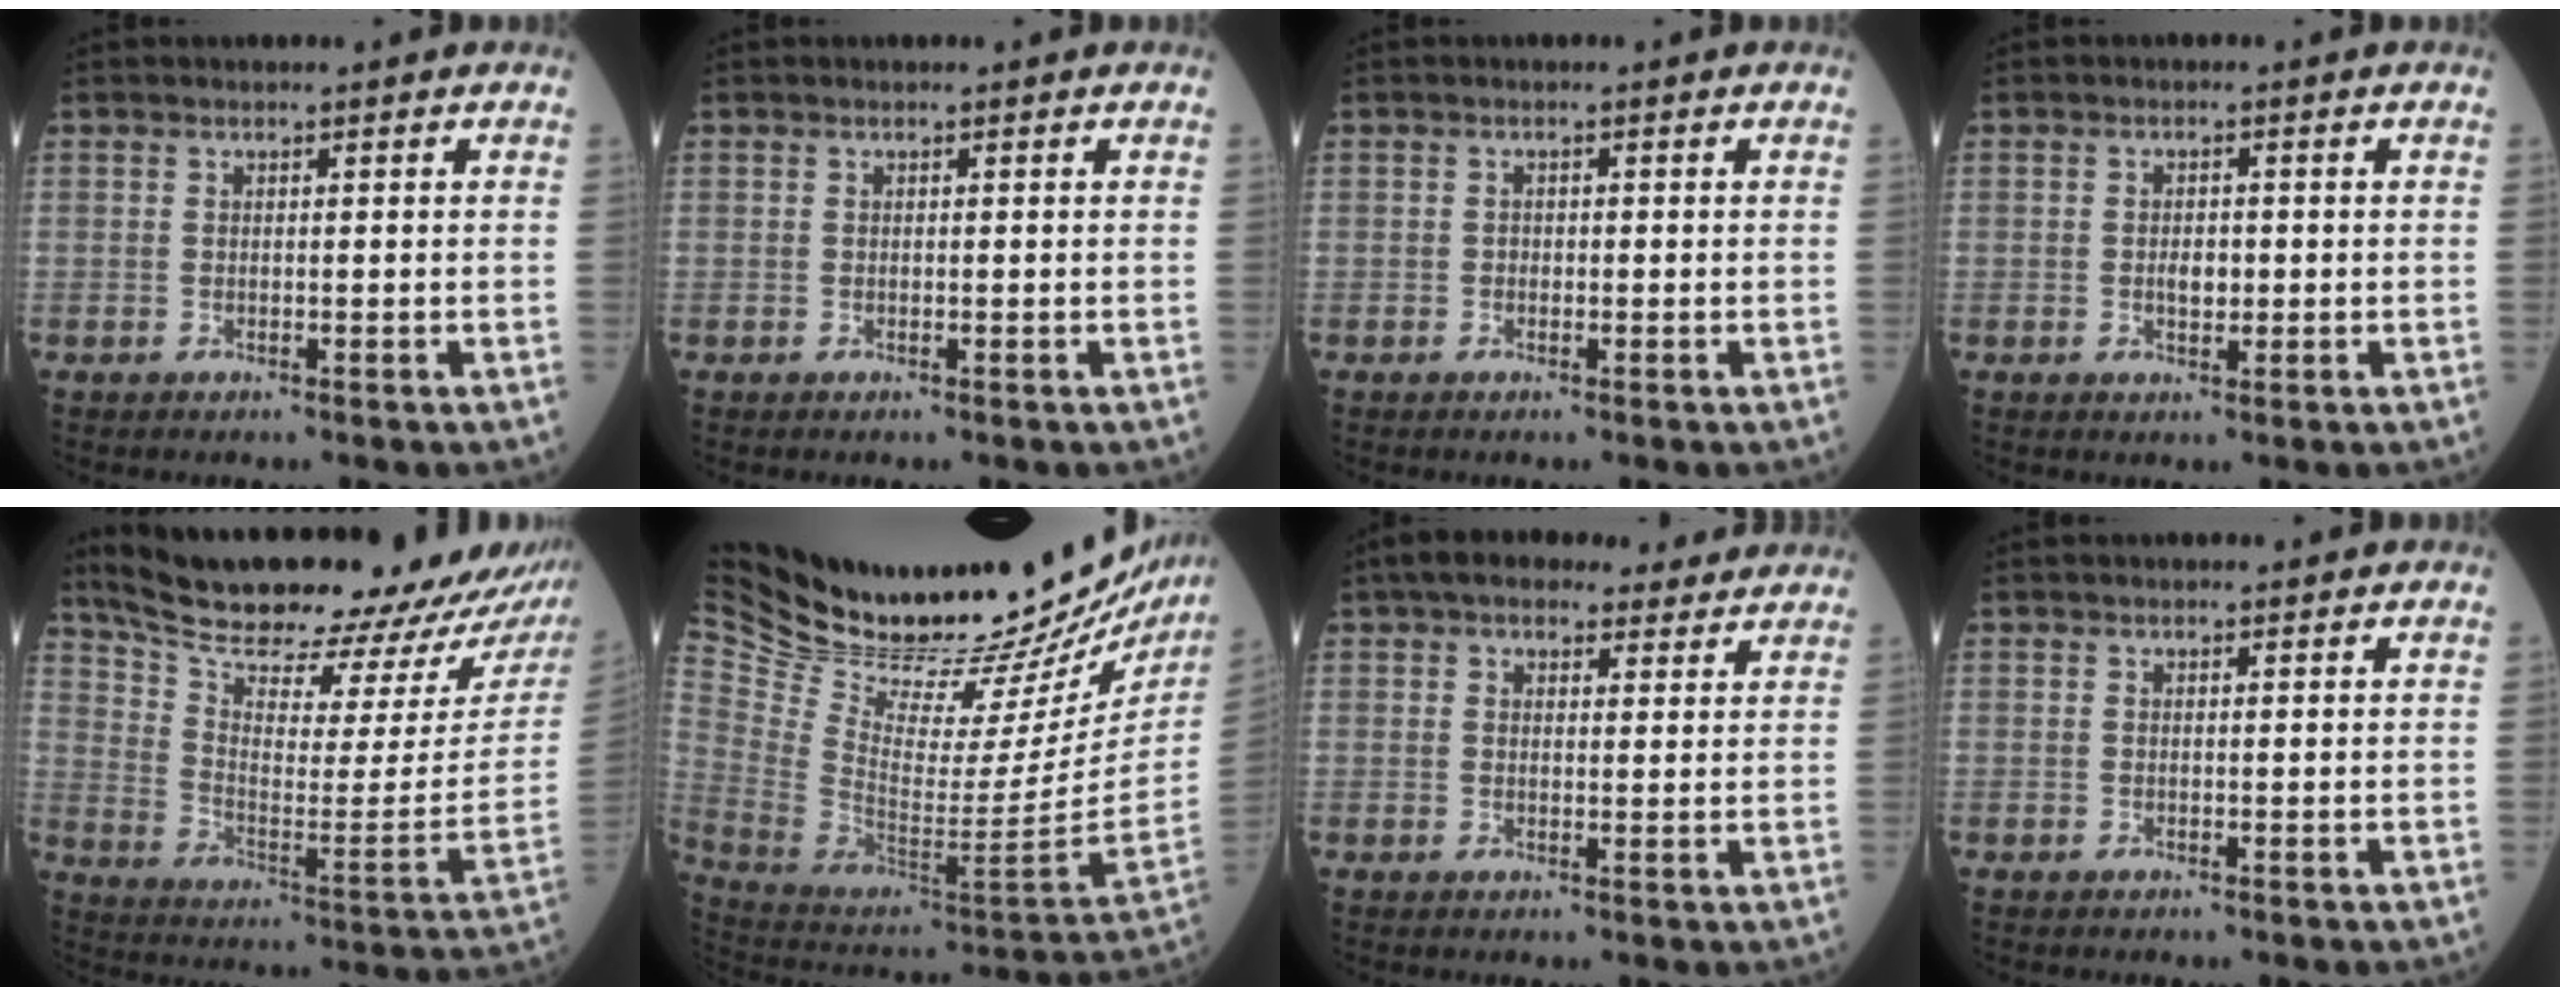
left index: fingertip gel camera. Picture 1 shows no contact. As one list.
[{"total": 0.0}, {"total": 0.6, "force": [-0.1, 0.5, 0.3], "torque": [-0.004, 0.001, -0.004]}, {"total": 2.1, "force": [-0.2, 1.2, 1.8], "torque": [-0.032, 0.001, -0.002]}, {"total": 27.9, "force": [24.8, 4.1, 12.1], "torque": [-0.197, -0.067, 0.343]}, {"total": 40.1, "force": [33.8, 9.5, 19.4], "torque": [-0.365, -0.096, 0.493]}, {"total": 9.7, "force": [7.9, 3.9, 4.1], "torque": [-0.053, 0.035, 0.110]}, {"total": 1.3, "force": [1.1, 0.3, 0.5], "torque": [-0.010, 0.015, 0.016]}]